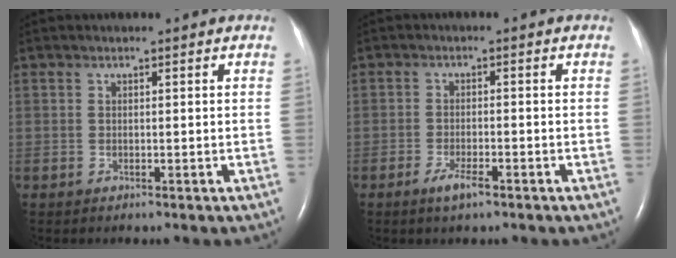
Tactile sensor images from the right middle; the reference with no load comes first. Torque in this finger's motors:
{"motor_torque": [0.01, -0.01, 0.01, 0.03]}